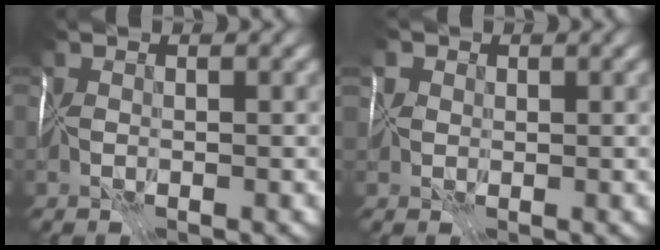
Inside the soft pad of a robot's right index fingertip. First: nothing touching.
{"total": 2.0, "force": [0.6, 1.6, 0.9], "torque": [-0.022, 0.013, 0.011]}